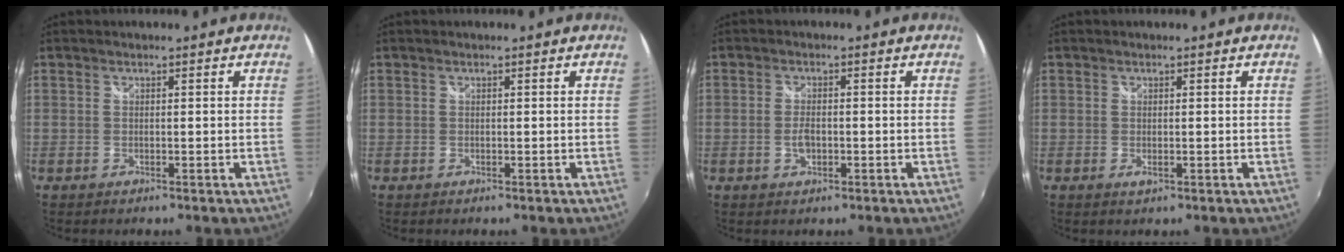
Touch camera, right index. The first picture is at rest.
{"total": 0.0}
{"total": 2.8, "force": [-0.7, 1.5, 2.3], "torque": [-0.044, -0.002, -0.013]}
{"total": 1.0, "force": [-0.2, 0.5, 0.9], "torque": [-0.018, -0.003, -0.003]}